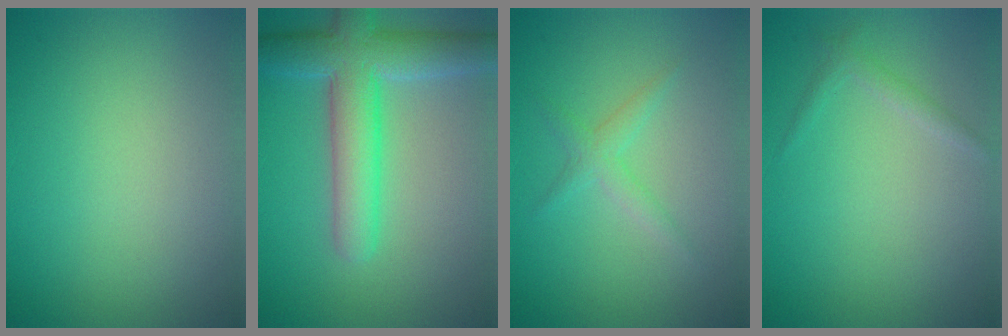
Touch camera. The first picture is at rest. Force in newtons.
{"total": 6.8, "press": 6.7, "slide": 0.3}
{"total": 1.6, "press": 1.6, "slide": 0.1}
{"total": 1.1, "press": 1.1, "slide": 0.1}